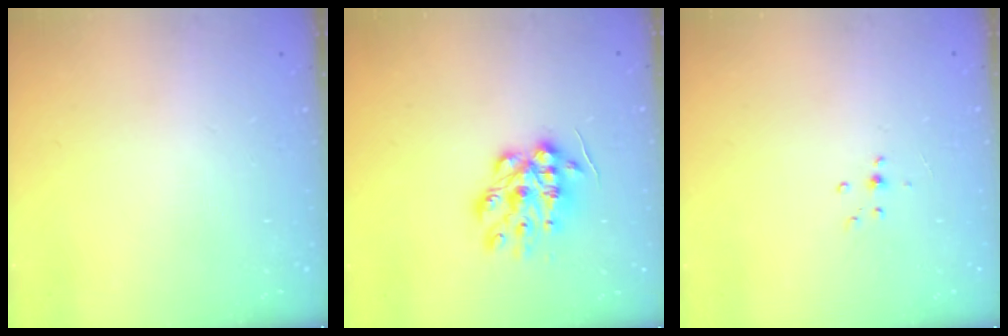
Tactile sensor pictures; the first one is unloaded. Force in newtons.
{"total": 12.8, "press": 12.8, "slide": 0.3}
{"total": 4.8, "press": 4.7, "slide": 0.7}